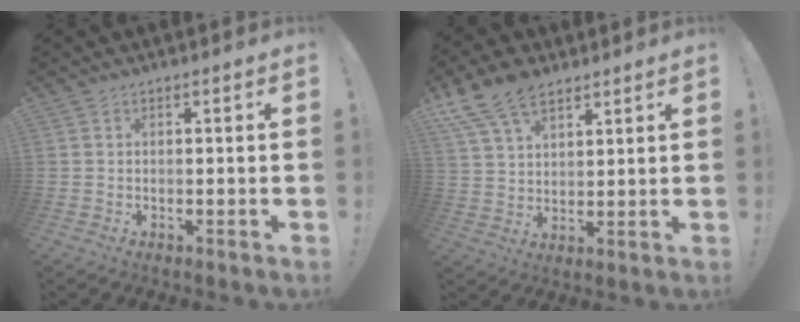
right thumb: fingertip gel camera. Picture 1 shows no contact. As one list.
[{"total": 12.2, "force": [8.3, 6.8, 5.8], "torque": [-0.103, -0.038, 0.159]}]